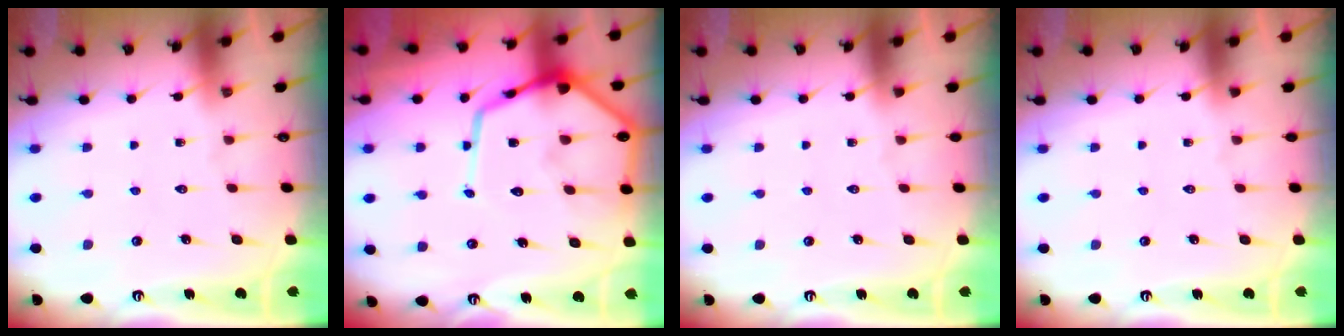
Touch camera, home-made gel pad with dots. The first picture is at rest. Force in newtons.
{"total": 17.4, "press": 17.3, "slide": 1.6}
{"total": 0.0}
{"total": 0.0}